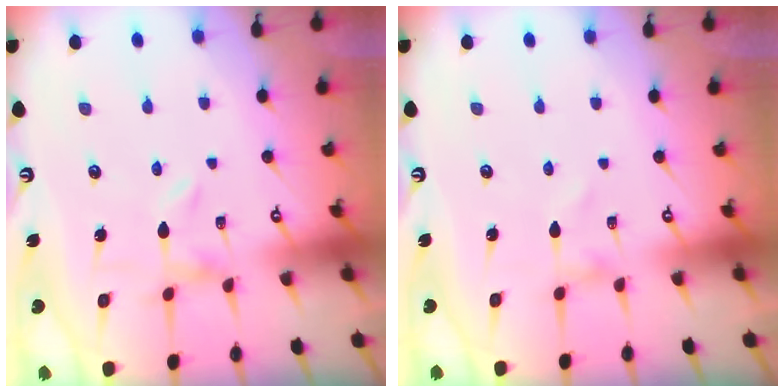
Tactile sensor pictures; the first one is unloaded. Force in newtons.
{"total": 0.9, "press": 0.9, "slide": 0.1}